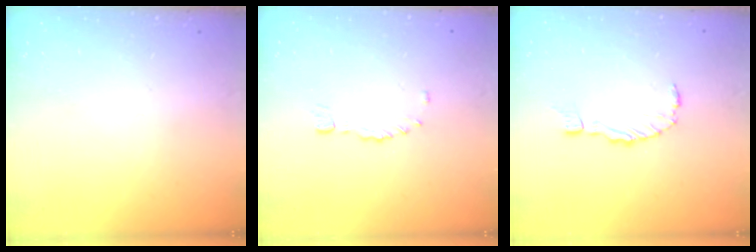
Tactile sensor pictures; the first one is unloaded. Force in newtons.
{"total": 1.1, "press": 0.9, "slide": 0.7}
{"total": 0.6, "press": 0.6, "slide": 0.2}